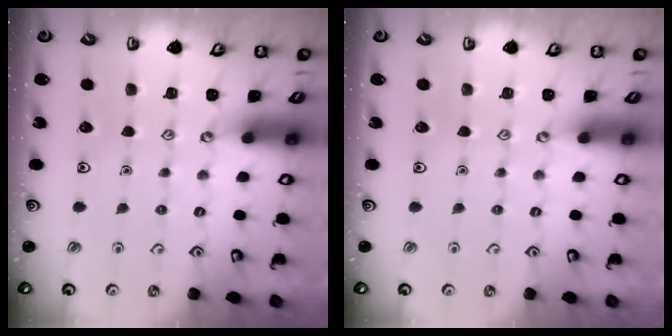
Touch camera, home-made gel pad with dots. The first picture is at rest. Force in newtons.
{"total": 0.0}